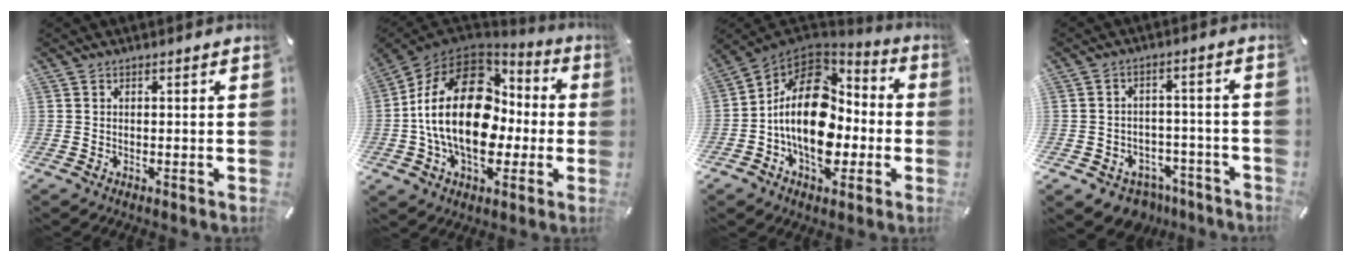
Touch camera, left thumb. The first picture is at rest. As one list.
[{"total": 25.1, "force": [-0.1, 16.8, 18.6], "torque": [-0.370, 0.021, 0.004]}, {"total": 19.3, "force": [-2.0, 13.5, 13.7], "torque": [-0.257, 0.002, -0.034]}, {"total": 7.0, "force": [-5.0, 4.6, 1.8], "torque": [-0.023, 0.042, -0.087]}]